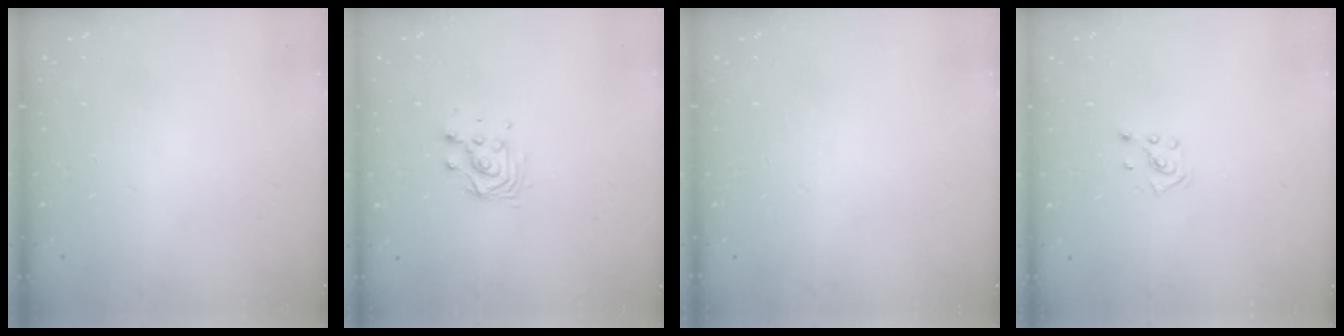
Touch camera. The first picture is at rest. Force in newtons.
{"total": 5.0, "press": 5.0, "slide": 0.1}
{"total": 0.0}
{"total": 2.2, "press": 2.2, "slide": 0.3}